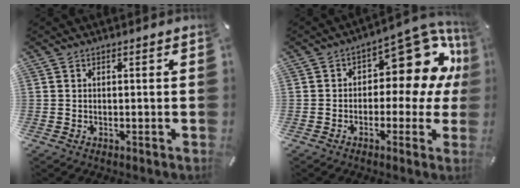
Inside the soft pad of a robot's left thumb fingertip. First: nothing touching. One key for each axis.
{"total": 14.8, "fx": 5.4, "fy": 8.0, "fz": 11.3, "tx": -0.127, "ty": -0.048, "tz": 0.085}